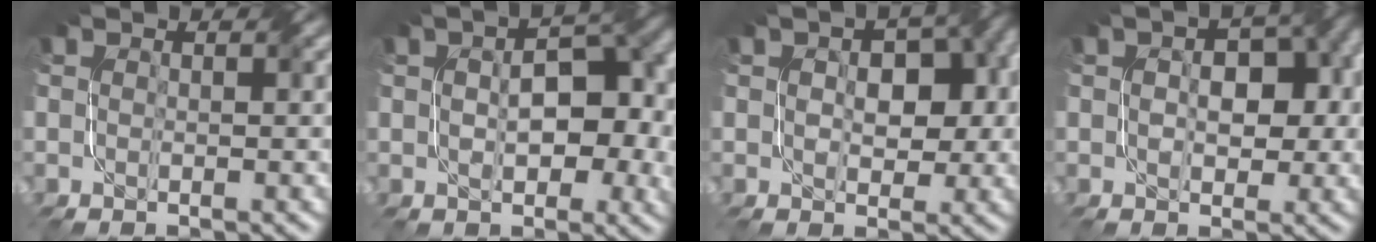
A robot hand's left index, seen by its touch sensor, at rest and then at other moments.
{"total": 6.5, "force": [0.3, 3.8, 5.2], "torque": [-0.075, 0.004, 0.009]}
{"total": 5.7, "force": [0.2, 3.7, 4.3], "torque": [-0.053, 0.002, 0.008]}
{"total": 5.1, "force": [-0.2, 3.3, 3.9], "torque": [-0.043, 0.008, 0.001]}